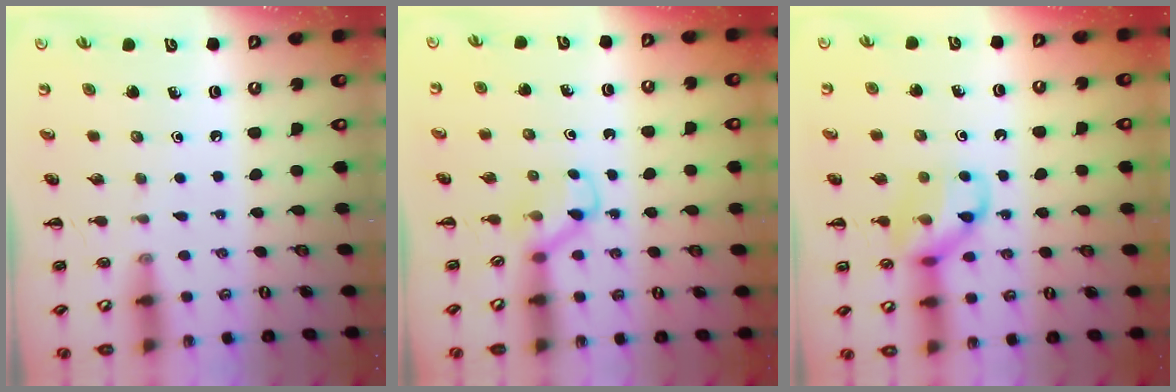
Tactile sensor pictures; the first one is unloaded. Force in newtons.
{"total": 3.7, "press": 3.5, "slide": 1.2}
{"total": 10.9, "press": 10.8, "slide": 1.5}